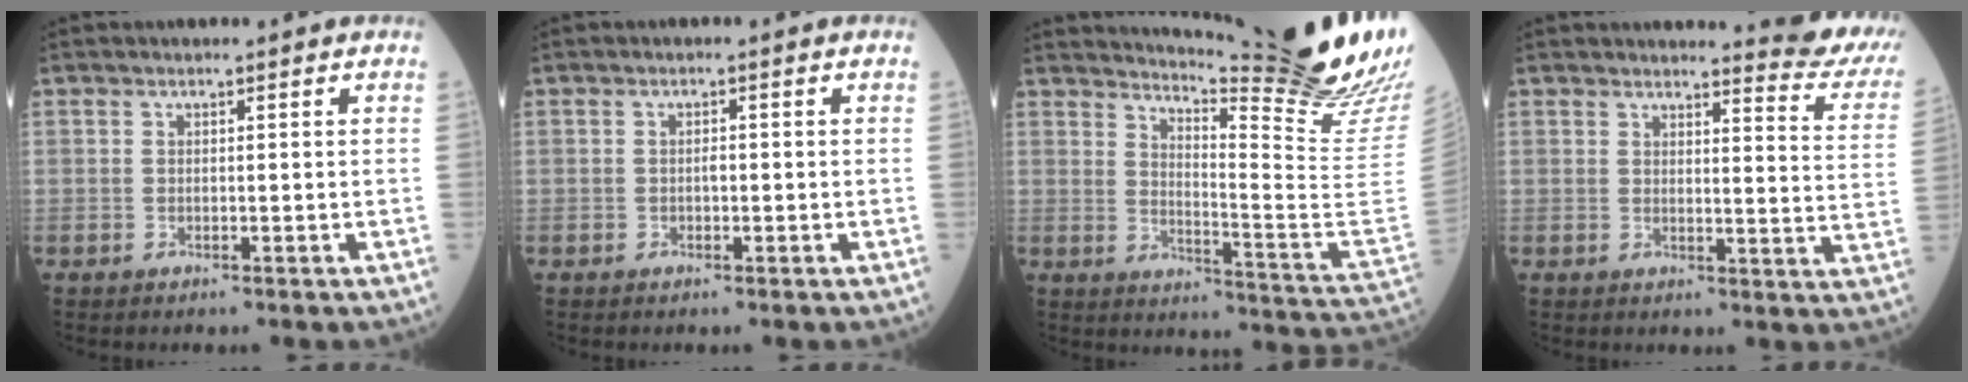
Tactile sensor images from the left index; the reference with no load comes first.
{"total": 0.9, "force": [-0.2, 0.5, 0.8], "torque": [-0.012, 0.003, -0.005]}
{"total": 23.8, "force": [20.5, -1.8, 11.9], "torque": [-0.183, -0.150, 0.259]}
{"total": 10.7, "force": [10.3, -0.4, 3.0], "torque": [-0.022, -0.083, 0.096]}